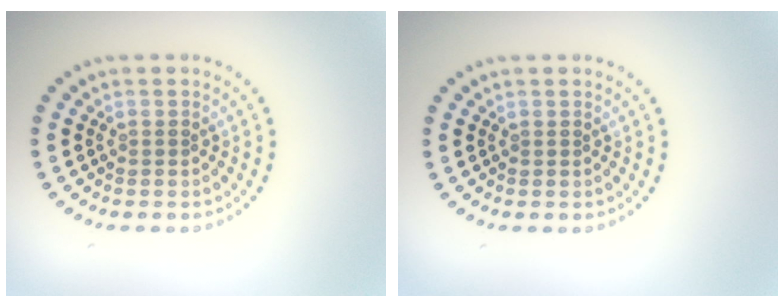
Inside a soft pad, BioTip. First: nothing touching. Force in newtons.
{"total": 0.0}